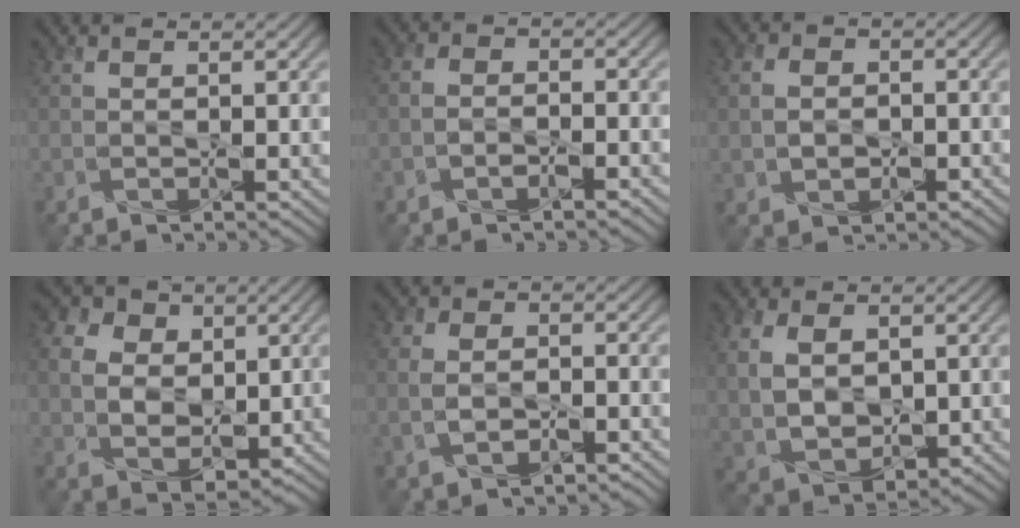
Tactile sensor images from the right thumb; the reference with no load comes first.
{"total": 2.9, "force": [-1.7, 1.6, 1.8], "torque": [-0.023, 0.007, -0.039]}
{"total": 4.4, "force": [-0.7, 3.5, 2.6], "torque": [-0.051, -0.004, -0.017]}
{"total": 9.4, "force": [1.6, 7.6, 5.2], "torque": [-0.126, 0.018, 0.020]}
{"total": 5.1, "force": [-1.6, 3.4, 3.4], "torque": [-0.067, -0.003, -0.034]}
{"total": 7.3, "force": [0.8, 5.0, 5.3], "torque": [-0.133, -0.008, 0.029]}